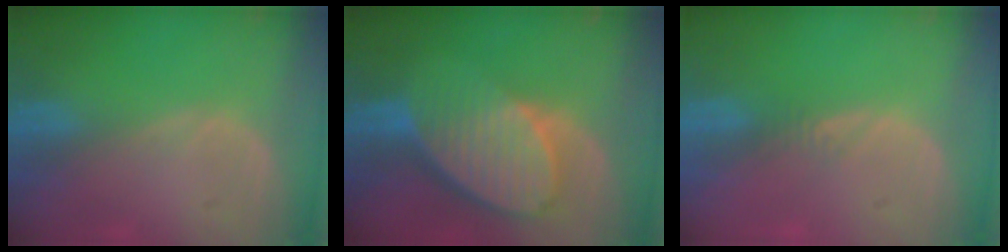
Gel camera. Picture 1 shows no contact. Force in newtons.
{"total": 10.2, "press": 9.0, "slide": 4.9}
{"total": 0.9, "press": 0.8, "slide": 0.4}